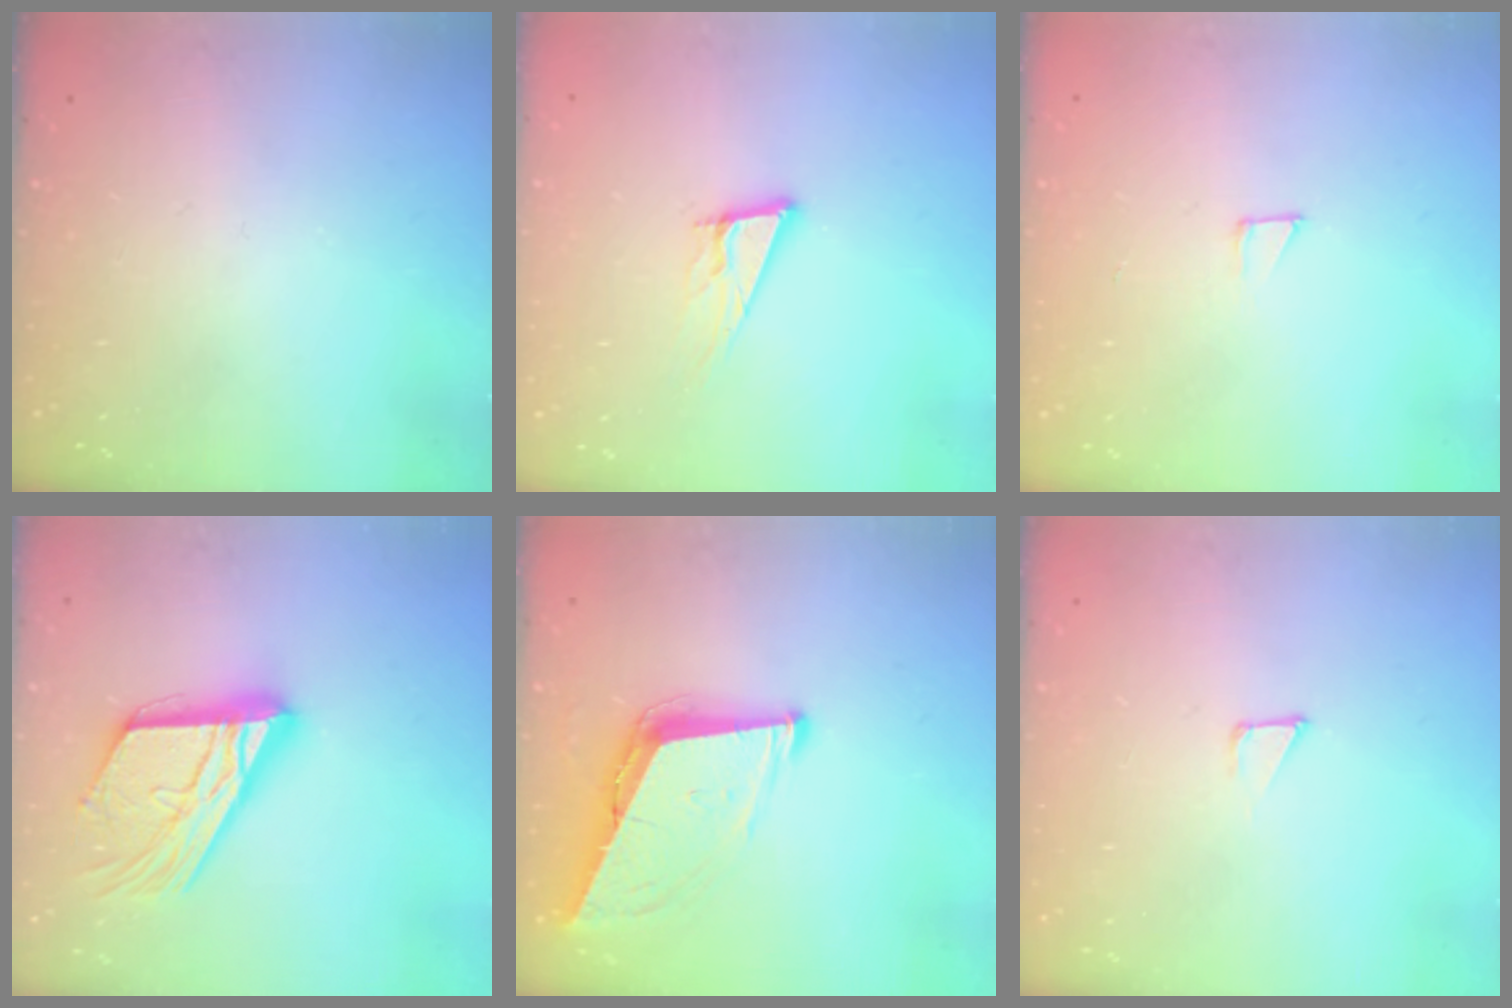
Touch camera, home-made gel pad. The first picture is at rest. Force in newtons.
{"total": 8.6, "press": 8.3, "slide": 2.4}
{"total": 2.1, "press": 2.1, "slide": 0.1}
{"total": 19.3, "press": 19.2, "slide": 1.8}
{"total": 9.2, "press": 8.7, "slide": 2.9}
{"total": 1.7, "press": 1.7, "slide": 0.0}